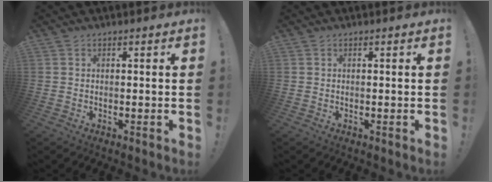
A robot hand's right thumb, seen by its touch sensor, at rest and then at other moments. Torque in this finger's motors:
{"motor_torque": [-0.01, 0.01, 0.13, -0.03, 0.05]}